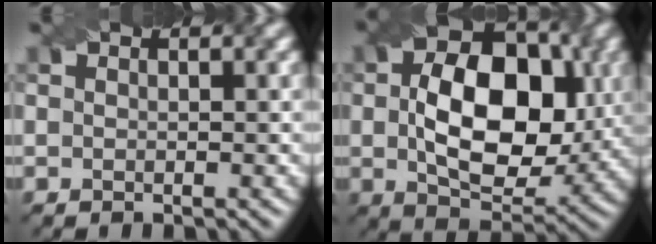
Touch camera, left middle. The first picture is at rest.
{"total": 10.1, "force": [-0.5, 6.5, 7.8], "torque": [-0.134, 0.011, 0.006]}